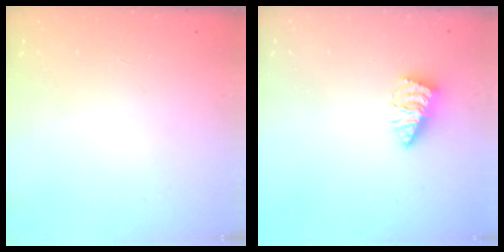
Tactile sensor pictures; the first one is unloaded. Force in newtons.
{"total": 1.4, "press": 1.4, "slide": 0.3}